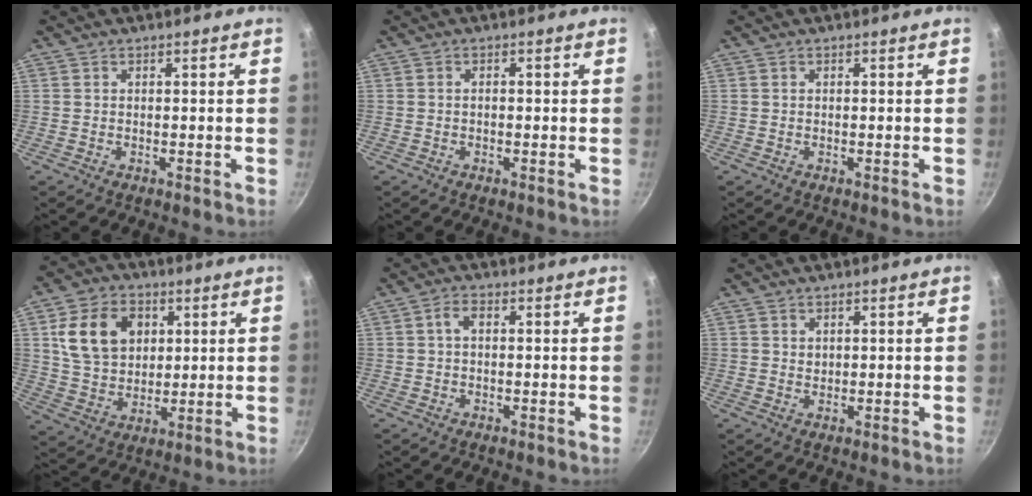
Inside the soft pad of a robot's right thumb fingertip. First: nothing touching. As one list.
[{"total": 0.9, "force": [-0.2, 0.5, 0.7], "torque": [-0.009, 0.005, -0.005]}, {"total": 0.0}, {"total": 13.8, "force": [4.1, 10.5, 8.0], "torque": [-0.110, -0.005, 0.075]}, {"total": 2.3, "force": [0.2, 1.3, 1.9], "torque": [-0.030, 0.008, 0.000]}, {"total": 1.0, "force": [0.6, 0.8, 0.4], "torque": [0.002, -0.004, 0.009]}]